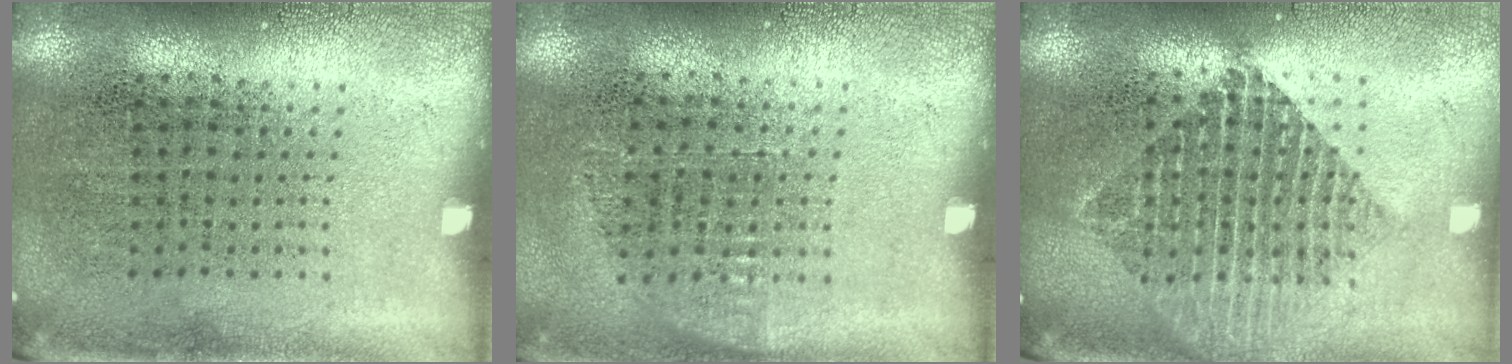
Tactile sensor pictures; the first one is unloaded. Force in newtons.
{"total": 0.6, "press": 0.5, "slide": 0.3}
{"total": 2.0, "press": 1.6, "slide": 1.2}